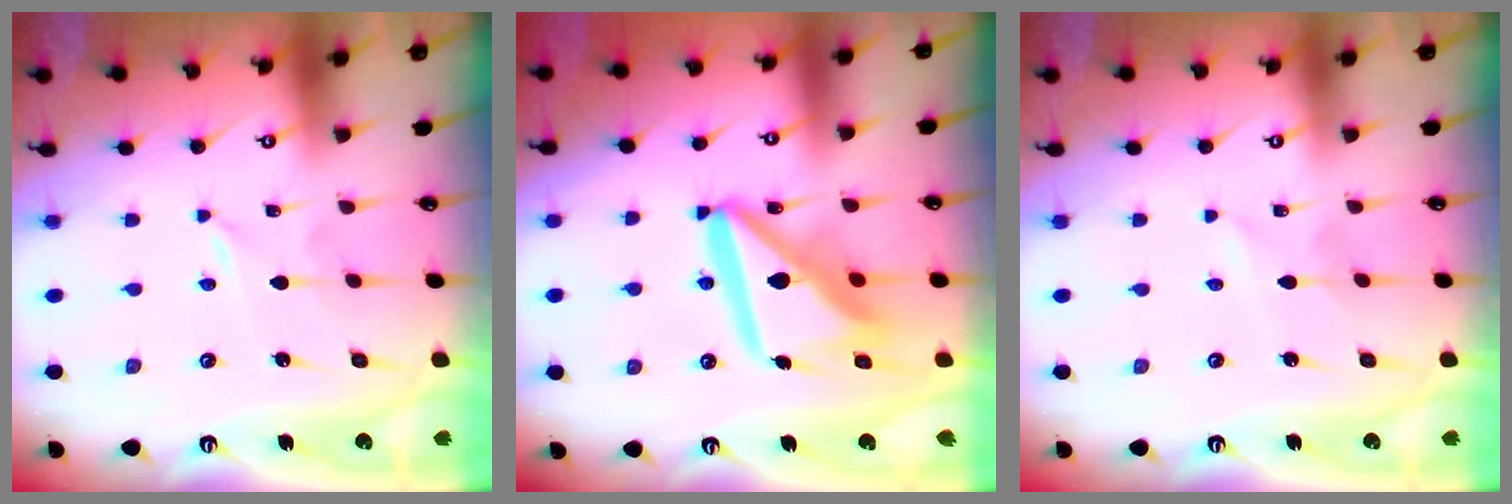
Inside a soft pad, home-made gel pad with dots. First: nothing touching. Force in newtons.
{"total": 16.6, "press": 16.4, "slide": 2.1}
{"total": 1.9, "press": 1.9, "slide": 0.2}